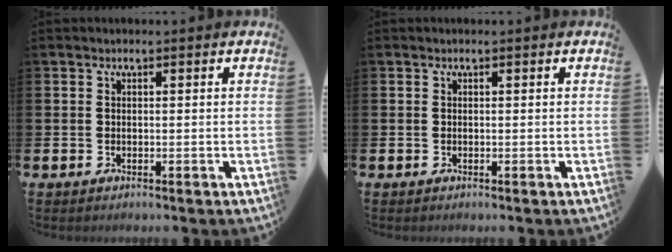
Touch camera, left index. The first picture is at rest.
{"total": 0.0}